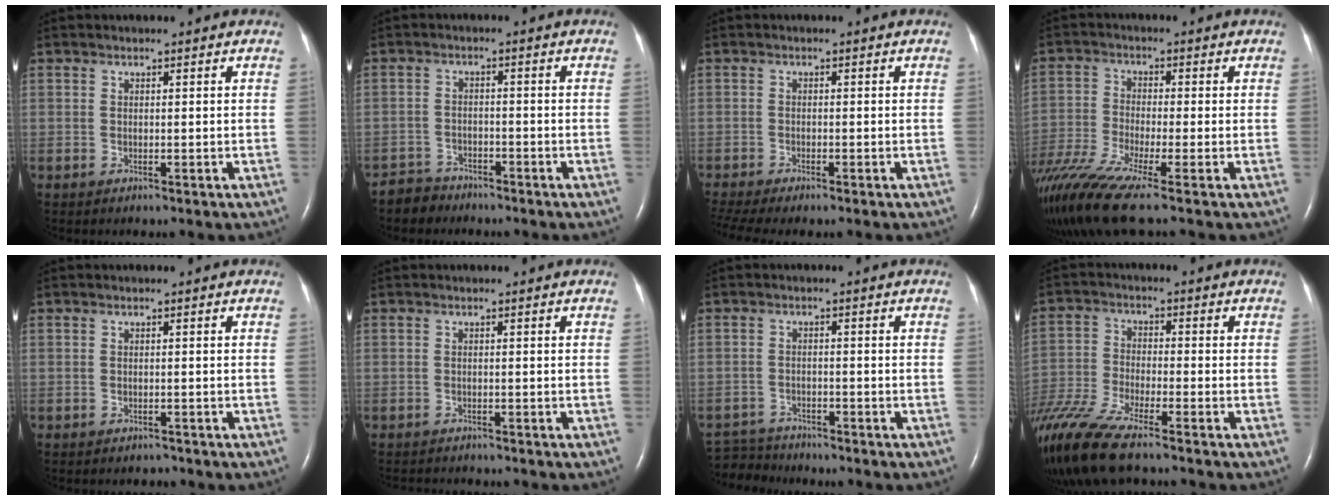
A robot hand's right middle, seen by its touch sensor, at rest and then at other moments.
{"total": 3.5, "force": [-3.0, 1.6, -0.9], "torque": [0.012, -0.001, -0.058]}
{"total": 6.5, "force": [-5.4, 0.9, 3.6], "torque": [-0.065, -0.004, -0.087]}
{"total": 12.5, "force": [-9.1, 0.3, 8.6], "torque": [-0.186, -0.029, -0.171]}
{"total": 1.0, "force": [-0.9, 0.4, 0.0], "torque": [-0.003, -0.001, -0.014]}
{"total": 2.9, "force": [-2.8, 0.4, 0.6], "torque": [-0.007, -0.010, -0.039]}
{"total": 5.3, "force": [-5.3, 0.9, -0.3], "torque": [0.004, -0.010, -0.096]}
{"total": 13.8, "force": [-10.9, 1.6, 8.3], "torque": [-0.187, -0.036, -0.204]}